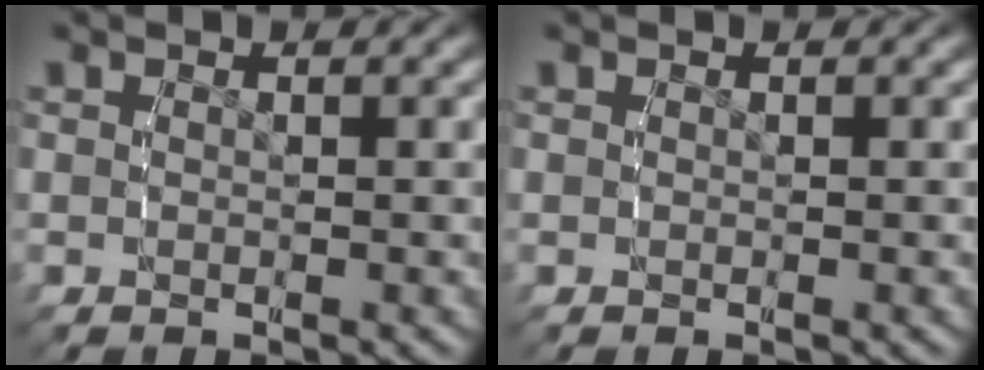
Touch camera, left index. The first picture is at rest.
{"total": 0.0}